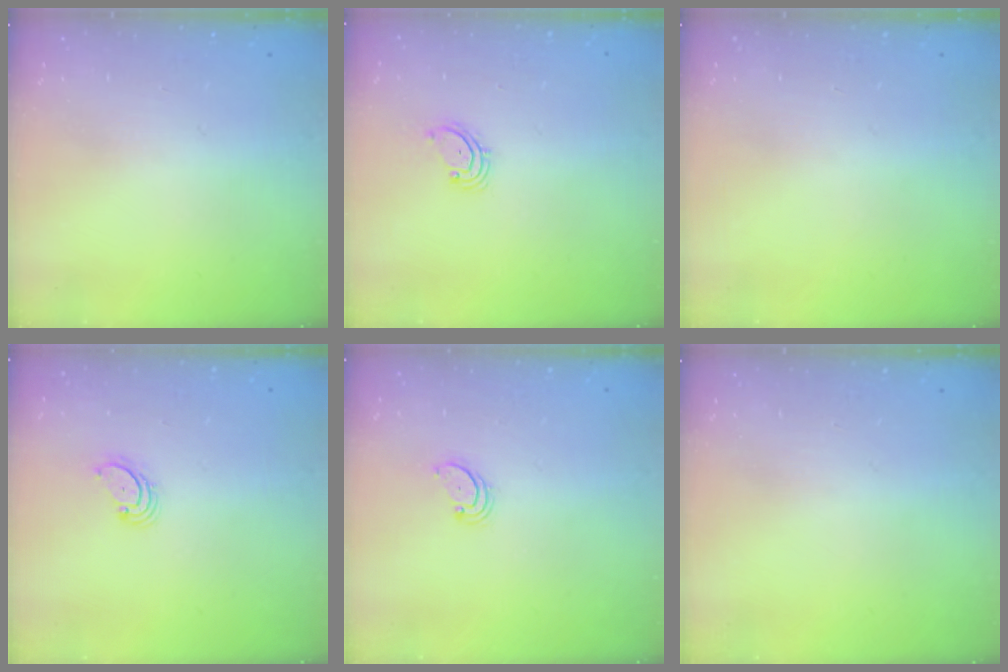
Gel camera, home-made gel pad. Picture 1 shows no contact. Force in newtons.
{"total": 2.1, "press": 2.1, "slide": 0.3}
{"total": 0.0}
{"total": 2.7, "press": 2.7, "slide": 0.3}
{"total": 2.2, "press": 2.2, "slide": 0.2}
{"total": 0.0}